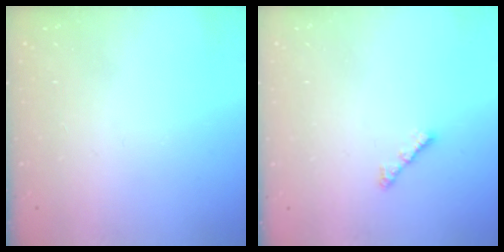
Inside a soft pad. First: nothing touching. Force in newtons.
{"total": 3.0, "press": 2.9, "slide": 0.6}